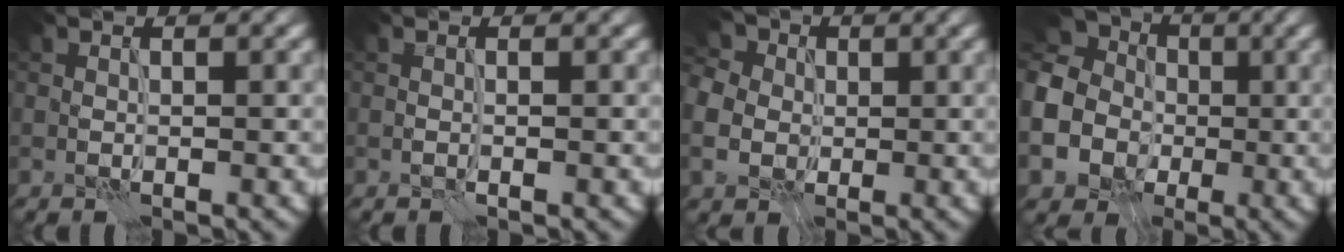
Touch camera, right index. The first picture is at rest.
{"total": 0.0}
{"total": 7.0, "force": [1.6, 5.9, 3.4], "torque": [-0.088, 0.027, 0.008]}
{"total": 12.6, "force": [-1.7, 11.7, 4.5], "torque": [-0.134, -0.010, -0.047]}